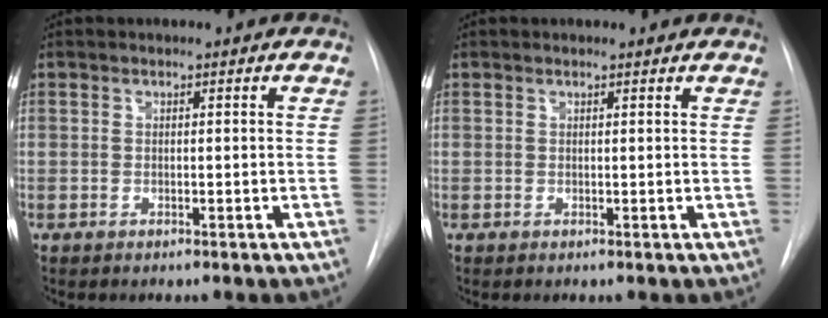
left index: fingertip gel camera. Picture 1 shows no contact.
{"total": 0.0}